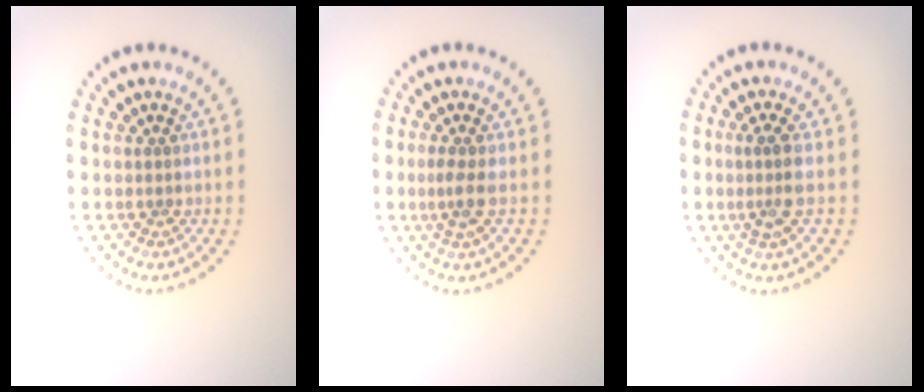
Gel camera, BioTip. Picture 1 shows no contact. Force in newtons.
{"total": 1.6, "press": 1.4, "slide": 0.9}
{"total": 2.4, "press": 1.9, "slide": 1.5}